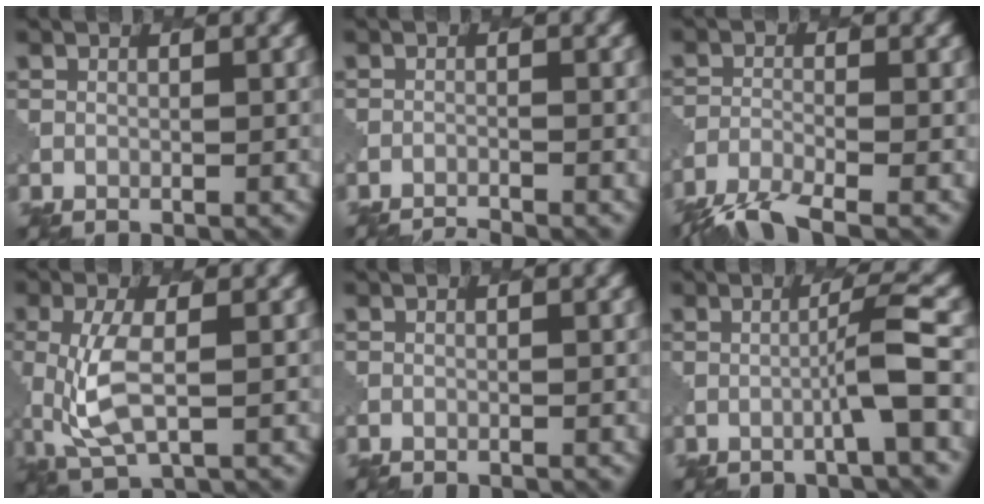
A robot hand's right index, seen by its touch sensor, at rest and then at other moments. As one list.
[{"total": 2.3, "force": [-2.3, 0.2, 0.4], "torque": [-0.005, -0.008, -0.040]}, {"total": 5.1, "force": [-4.3, 0.9, 2.5], "torque": [-0.051, -0.012, -0.085]}, {"total": 4.5, "force": [0.0, 1.8, 4.1], "torque": [-0.104, -0.010, 0.002]}, {"total": 0.8, "force": [-0.8, 0.2, 0.1], "torque": [0.010, 0.000, -0.013]}, {"total": 3.1, "force": [-0.6, -0.3, 3.0], "torque": [-0.047, 0.015, -0.025]}]